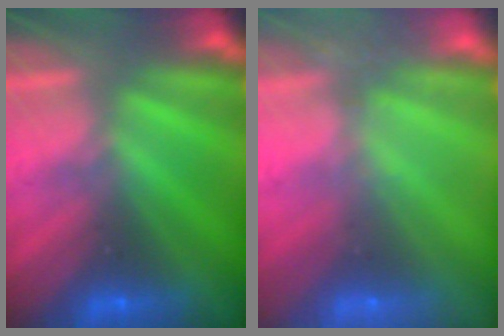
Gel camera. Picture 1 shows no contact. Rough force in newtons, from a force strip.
{"total": 2.4}